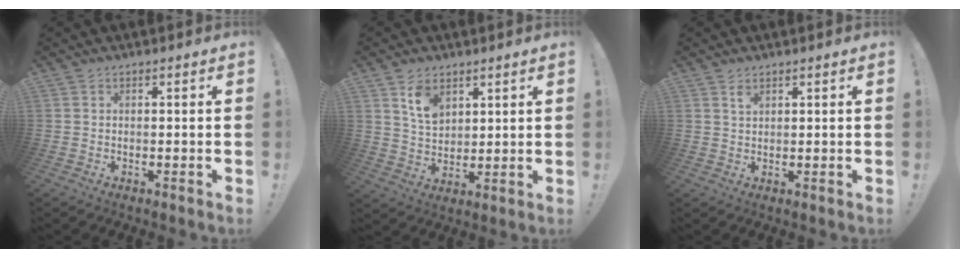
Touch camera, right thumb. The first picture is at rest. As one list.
[{"total": 8.7, "force": [5.0, 5.9, 4.0], "torque": [-0.063, -0.022, 0.095]}, {"total": 1.9, "force": [1.3, 1.0, 0.9], "torque": [0.000, -0.010, 0.021]}]